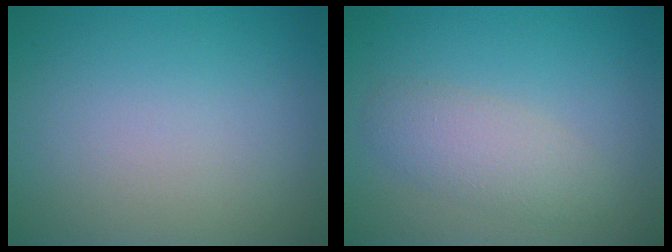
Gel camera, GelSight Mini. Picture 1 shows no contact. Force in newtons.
{"total": 2.8, "press": 2.7, "slide": 0.3}